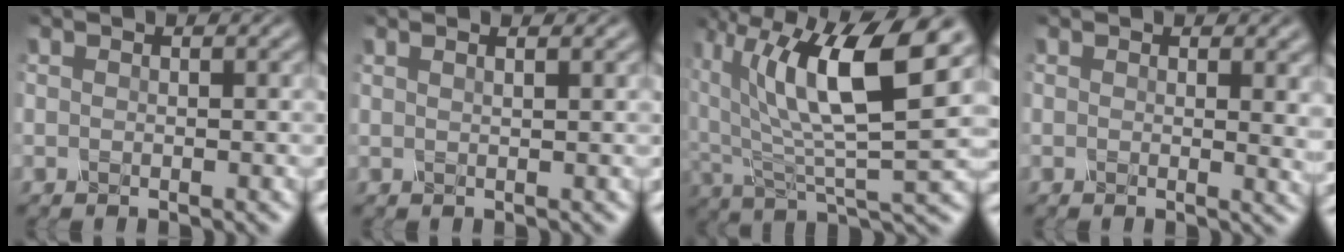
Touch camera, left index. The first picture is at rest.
{"total": 2.4, "force": [1.4, 1.1, 1.5], "torque": [0.006, 0.022, -0.010]}
{"total": 10.9, "force": [3.9, 3.8, 9.5], "torque": [-0.181, 0.005, 0.078]}
{"total": 2.8, "force": [0.9, 1.0, 2.5], "torque": [-0.017, 0.006, 0.015]}